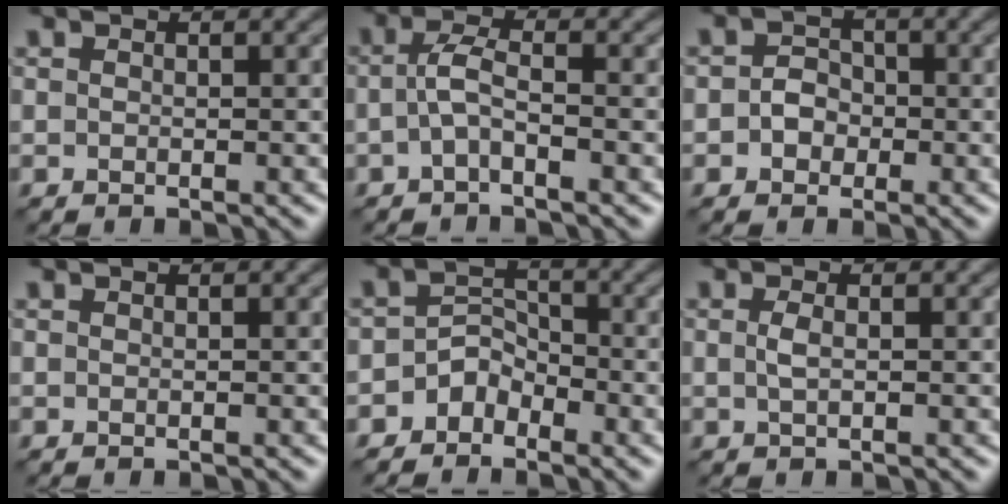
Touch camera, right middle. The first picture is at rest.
{"total": 2.2, "force": [-0.6, 0.6, 2.1], "torque": [-0.047, 0.006, -0.018]}
{"total": 2.1, "force": [-0.5, 1.8, 1.0], "torque": [-0.012, 0.002, -0.014]}
{"total": 0.0}
{"total": 2.4, "force": [-1.6, 1.6, 0.8], "torque": [-0.009, 0.012, -0.033]}
{"total": 1.1, "force": [0.0, 0.4, 1.0], "torque": [-0.025, 0.001, 0.000]}